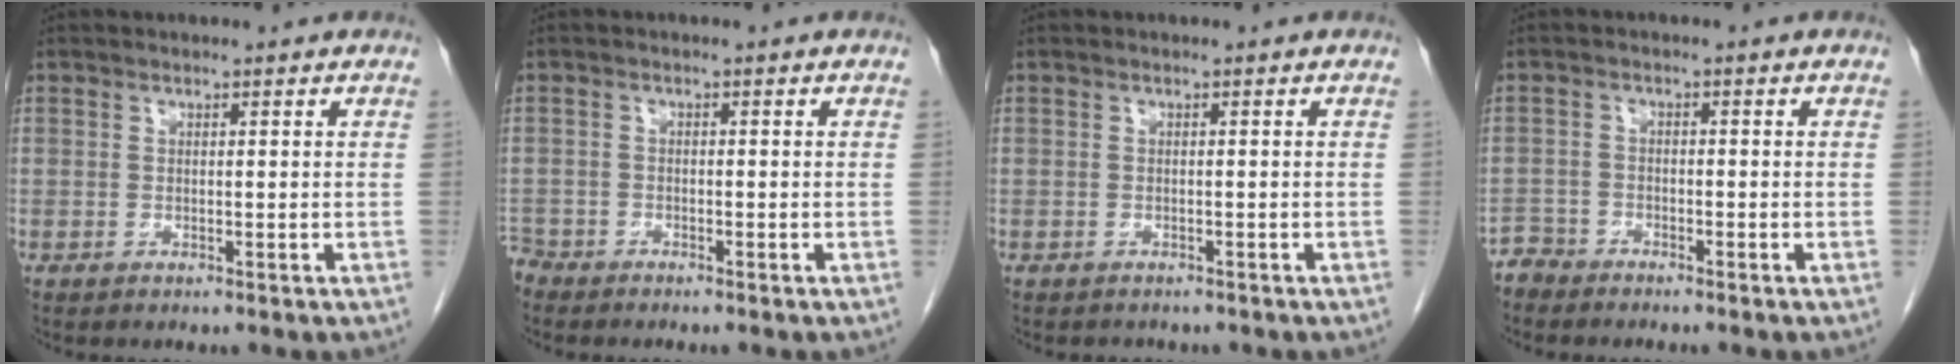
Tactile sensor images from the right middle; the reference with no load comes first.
{"total": 2.4, "force": [-2.3, 0.7, -0.1], "torque": [-0.001, -0.004, -0.046]}
{"total": 1.9, "force": [-1.6, 0.9, 0.3], "torque": [-0.009, -0.001, -0.021]}
{"total": 2.5, "force": [-2.3, 0.5, -0.7], "torque": [0.015, -0.005, -0.049]}